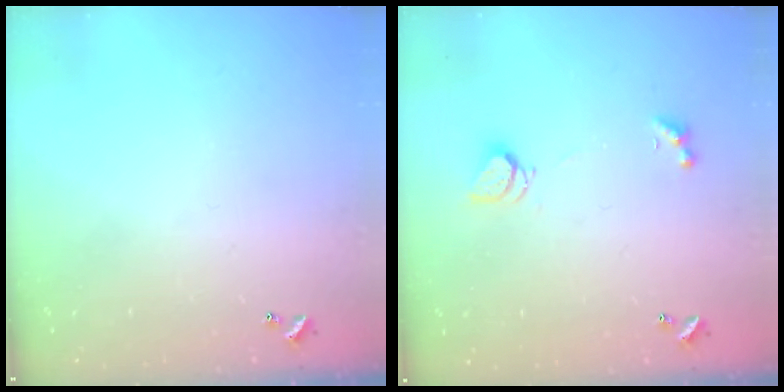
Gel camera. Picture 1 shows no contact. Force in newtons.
{"total": 2.5, "press": 2.5, "slide": 0.6}